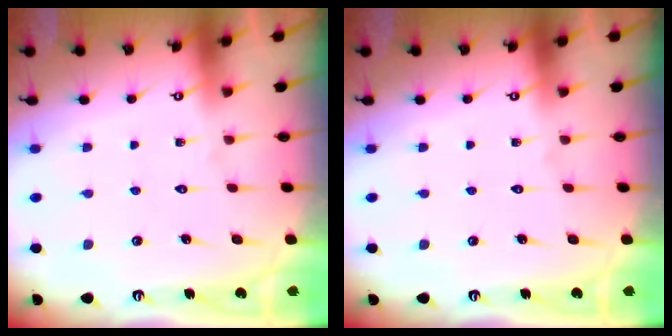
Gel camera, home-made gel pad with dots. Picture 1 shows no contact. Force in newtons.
{"total": 0.0}